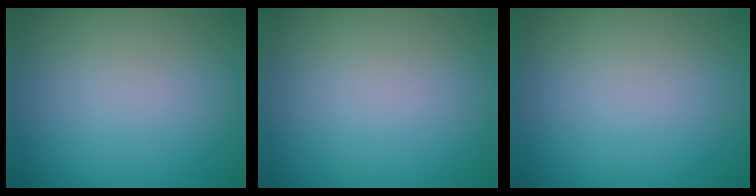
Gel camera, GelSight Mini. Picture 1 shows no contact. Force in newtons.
{"total": 0.0}
{"total": 0.0}